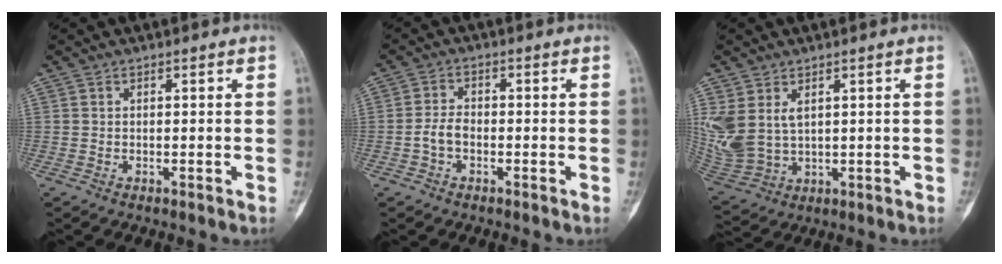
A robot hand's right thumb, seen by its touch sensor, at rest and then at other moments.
{"total": 3.4, "force": [-1.1, 2.1, 2.4], "torque": [-0.047, 0.015, -0.026]}
{"total": 10.7, "force": [3.1, 7.3, 7.2], "torque": [-0.171, -0.011, 0.083]}